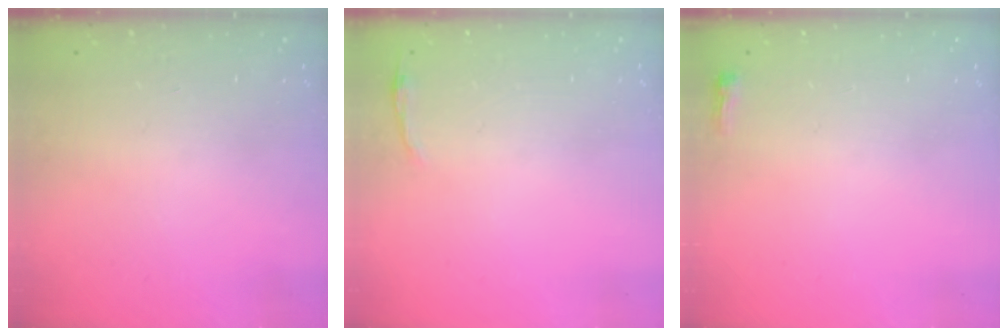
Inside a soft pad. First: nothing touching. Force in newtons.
{"total": 2.8, "press": 2.8, "slide": 0.6}
{"total": 2.6, "press": 2.5, "slide": 0.6}